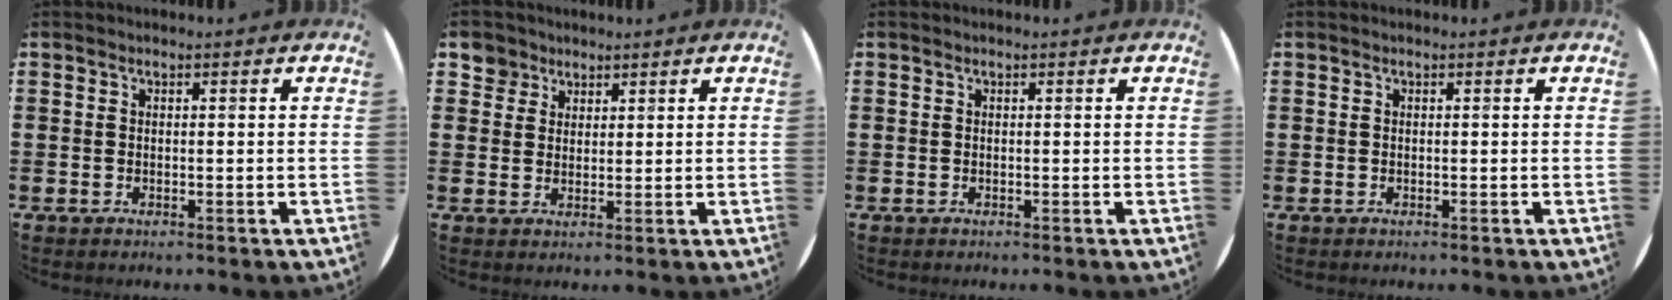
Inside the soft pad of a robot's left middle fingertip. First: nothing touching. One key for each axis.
{"total": 3.4, "fx": 2.6, "fy": 2.2, "fz": 0.0, "tx": -0.003, "ty": 0.003, "tz": 0.049}
{"total": 0.0}
{"total": 0.0}